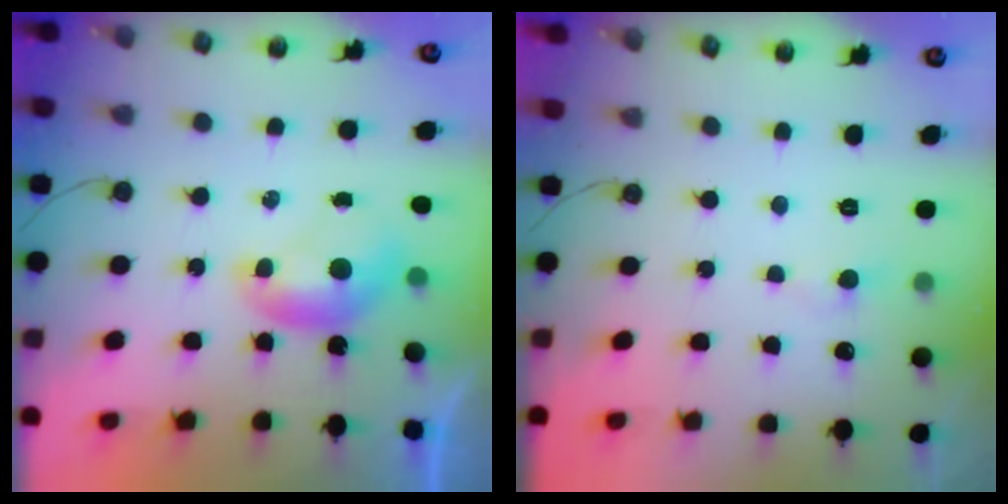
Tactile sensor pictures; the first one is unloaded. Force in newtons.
{"total": 1.9, "press": 1.7, "slide": 0.7}